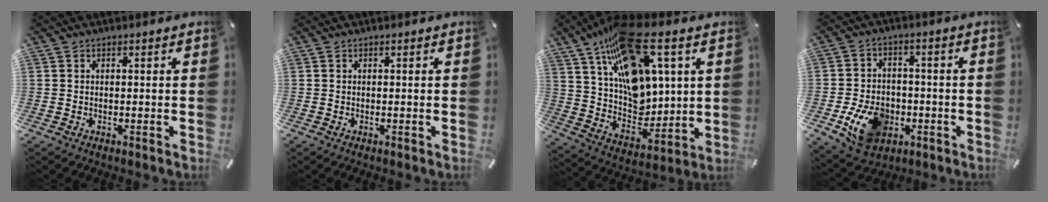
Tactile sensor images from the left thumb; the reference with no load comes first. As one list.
[{"total": 0.0}, {"total": 20.8, "force": [10.4, 11.6, 13.8], "torque": [-0.239, -0.064, 0.185]}, {"total": 12.1, "force": [-4.0, 9.0, 7.0], "torque": [-0.139, 0.014, -0.068]}]